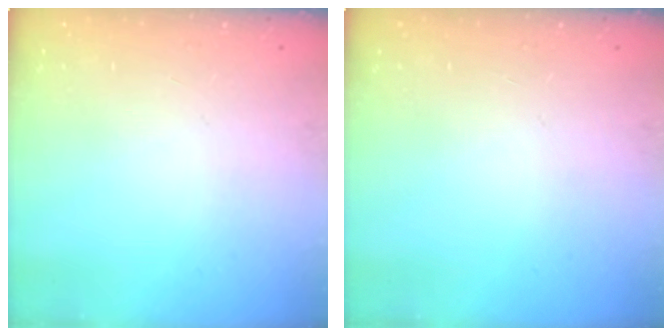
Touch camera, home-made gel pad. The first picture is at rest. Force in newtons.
{"total": 0.0}